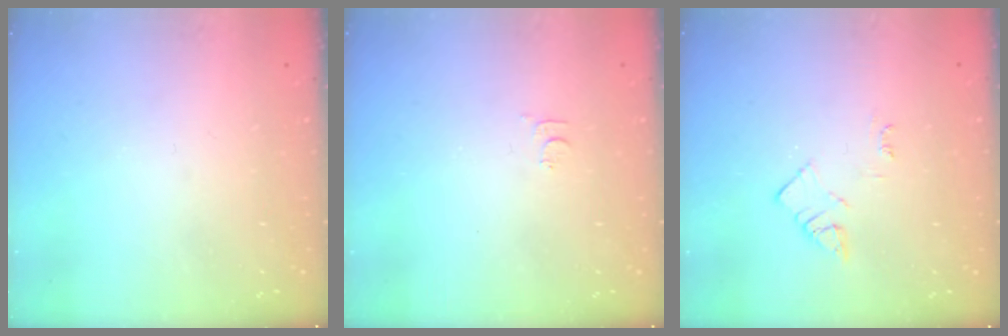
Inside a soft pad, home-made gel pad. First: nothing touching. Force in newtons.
{"total": 5.2, "press": 5.1, "slide": 0.5}
{"total": 3.7, "press": 3.6, "slide": 0.6}